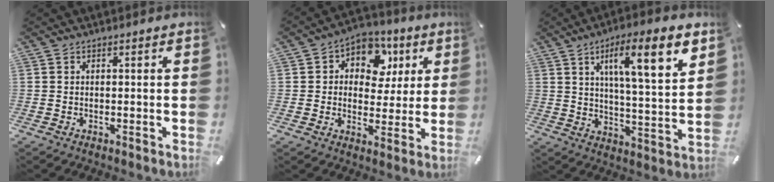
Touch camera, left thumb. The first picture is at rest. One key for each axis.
{"total": 9.7, "fx": 3.1, "fy": 7.9, "fz": 4.7, "tx": -0.061, "ty": -0.018, "tz": 0.051}
{"total": 14.4, "fx": 7.5, "fy": 3.4, "fz": 11.8, "tx": -0.176, "ty": -0.032, "tz": 0.113}